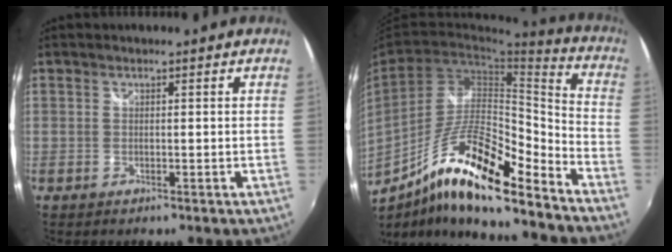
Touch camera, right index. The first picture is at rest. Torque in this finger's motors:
{"motor_torque": [1.14, -1.00, 1.05, 0.21]}